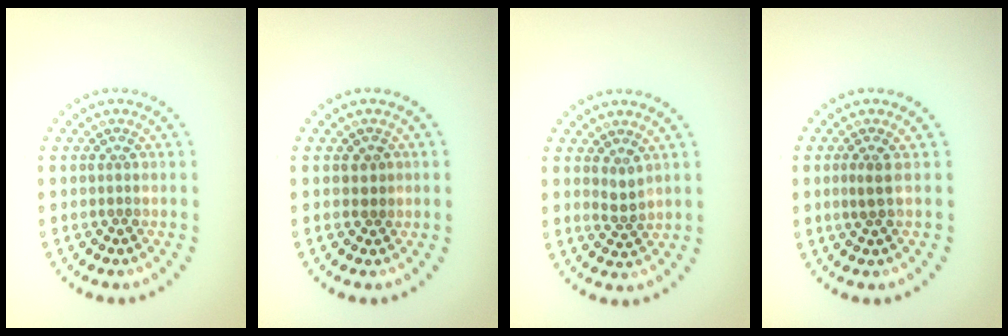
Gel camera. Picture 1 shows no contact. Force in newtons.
{"total": 0.9, "press": 0.9, "slide": 0.4}
{"total": 1.2, "press": 0.9, "slide": 0.8}
{"total": 1.3, "press": 1.0, "slide": 0.8}